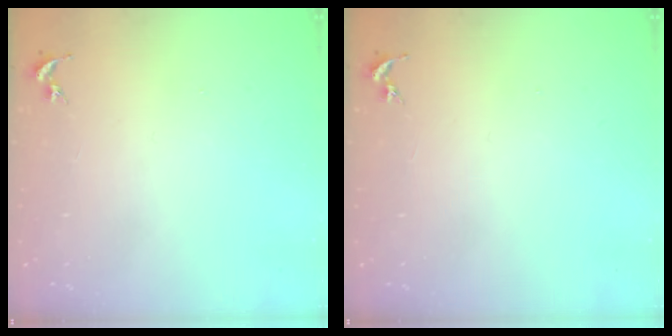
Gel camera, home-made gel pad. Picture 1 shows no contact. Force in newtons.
{"total": 0.0}